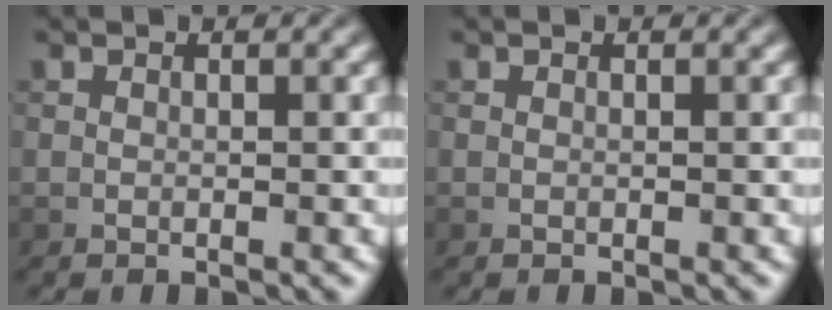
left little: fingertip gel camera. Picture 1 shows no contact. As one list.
[{"total": 0.0}]